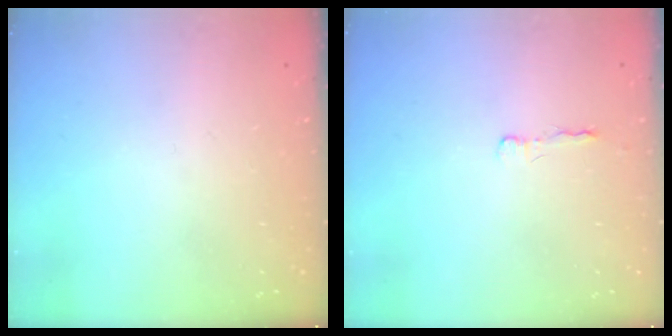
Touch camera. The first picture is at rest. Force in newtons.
{"total": 2.2, "press": 2.2, "slide": 0.4}